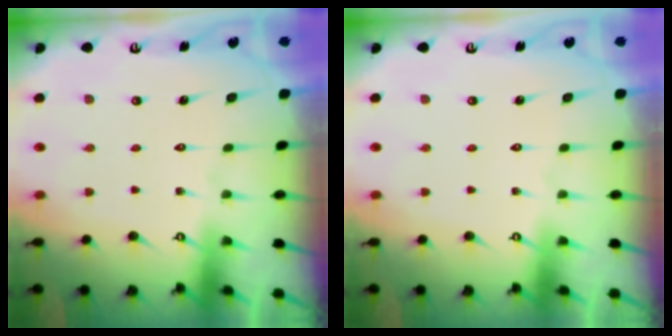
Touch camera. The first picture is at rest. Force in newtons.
{"total": 0.0}